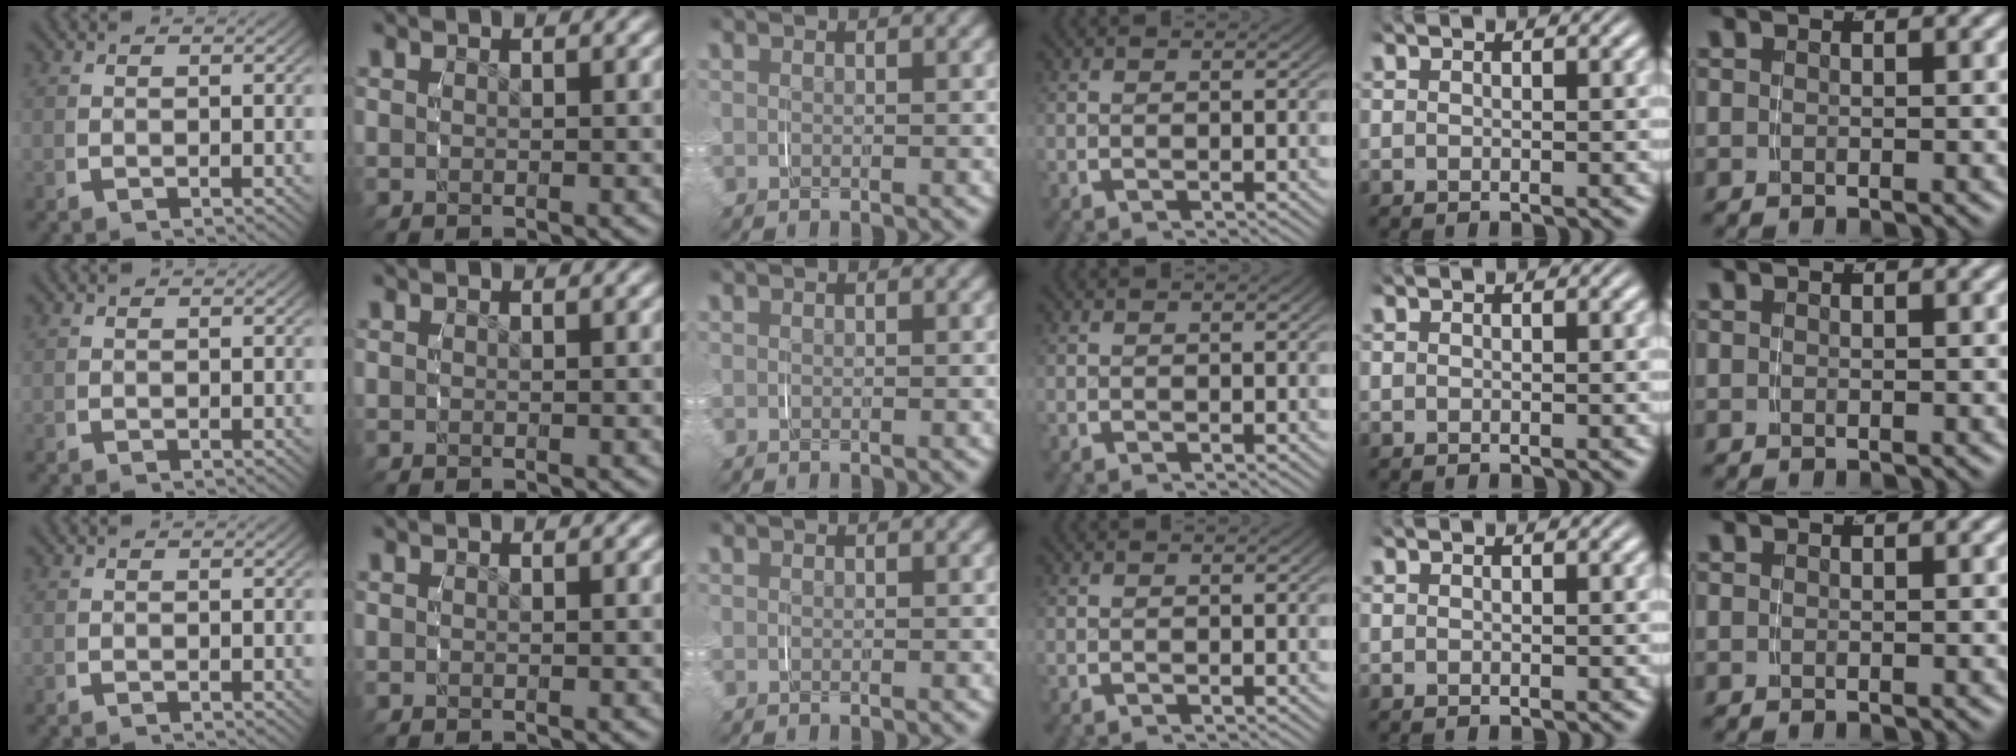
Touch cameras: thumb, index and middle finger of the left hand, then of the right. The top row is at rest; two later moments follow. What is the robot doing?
{"motion": "grasp_and_lifting", "object": "jewelry box"}